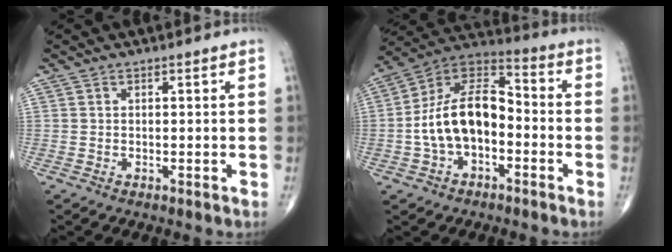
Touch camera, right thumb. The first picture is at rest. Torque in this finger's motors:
{"motor_torque": [1.87, 1.76, 1.49, -0.47, 0.20]}